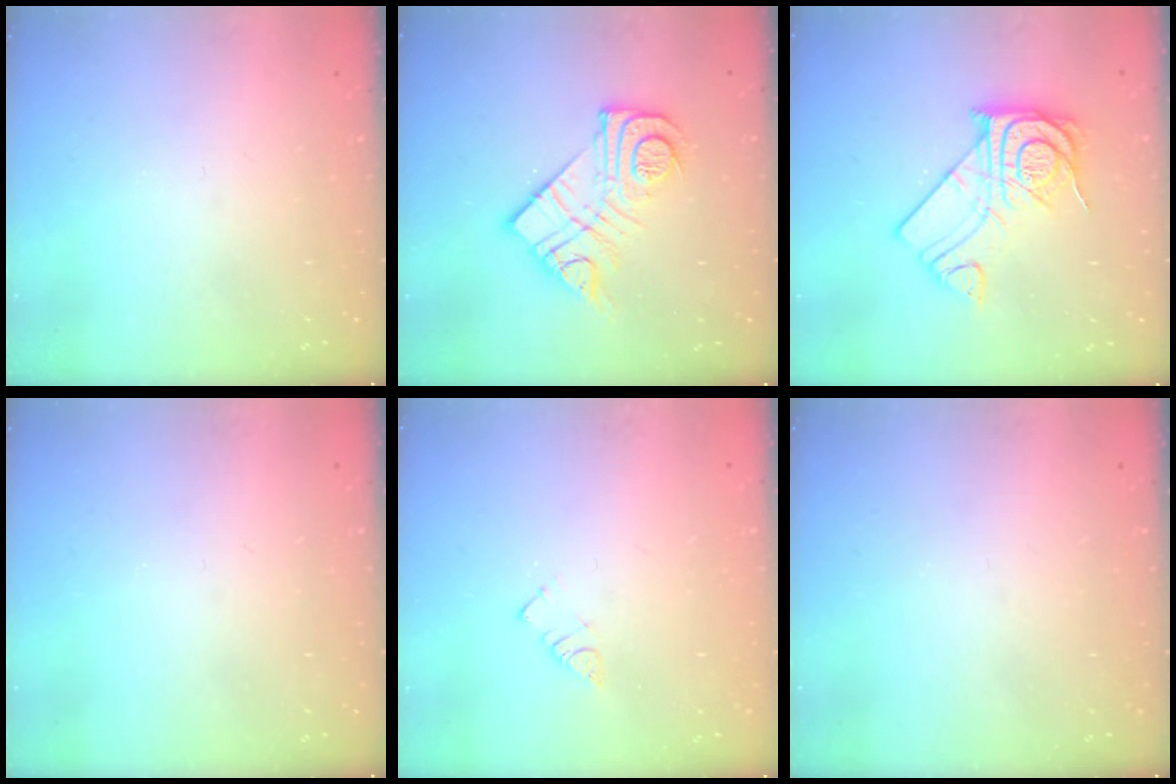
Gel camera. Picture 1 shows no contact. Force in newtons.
{"total": 15.3, "press": 15.3, "slide": 1.0}
{"total": 14.3, "press": 14.3, "slide": 1.3}
{"total": 0.0}
{"total": 2.7, "press": 2.7, "slide": 0.4}
{"total": 0.0}